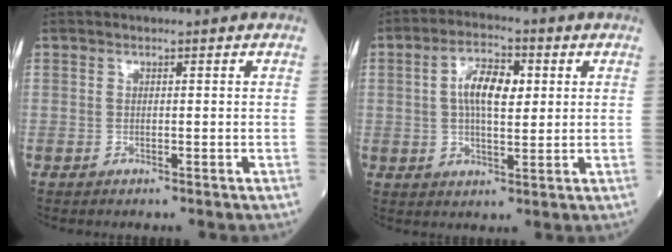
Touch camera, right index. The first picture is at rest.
{"total": 7.6, "force": [1.6, 3.0, 6.8], "torque": [-0.129, 0.016, 0.028]}